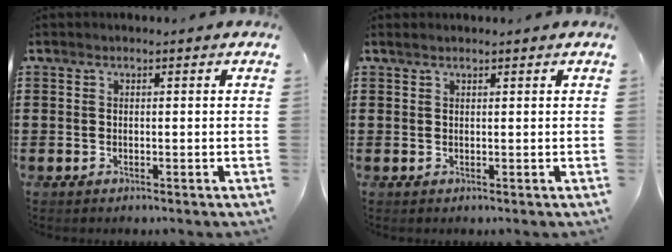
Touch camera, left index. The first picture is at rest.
{"total": 0.0}